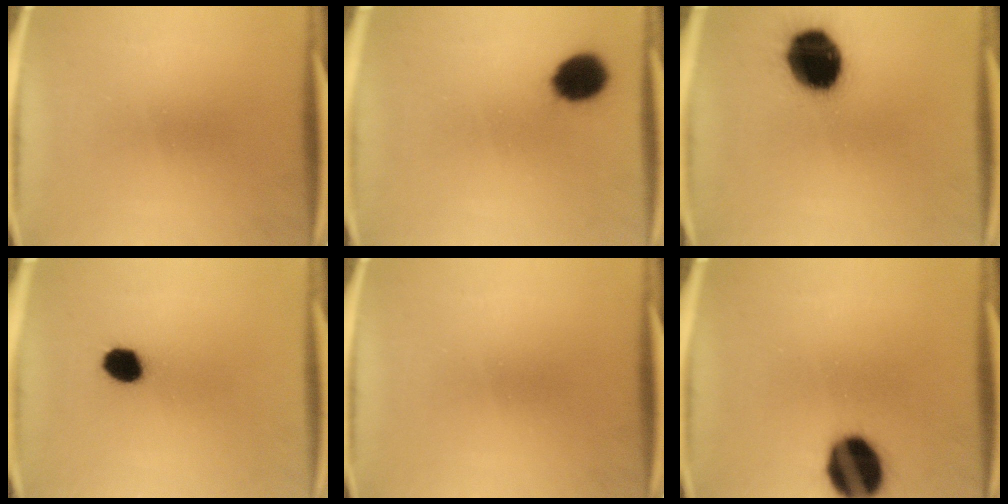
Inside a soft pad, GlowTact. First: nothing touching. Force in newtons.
{"total": 9.1}
{"total": 18.4}
{"total": 6.1}
{"total": 0.0}
{"total": 15.8}